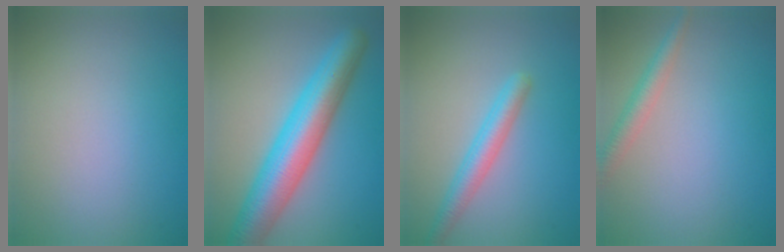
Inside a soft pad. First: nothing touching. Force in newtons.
{"total": 8.5, "press": 8.5, "slide": 0.2}
{"total": 3.0, "press": 3.0, "slide": 0.0}
{"total": 2.4, "press": 2.4, "slide": 0.0}